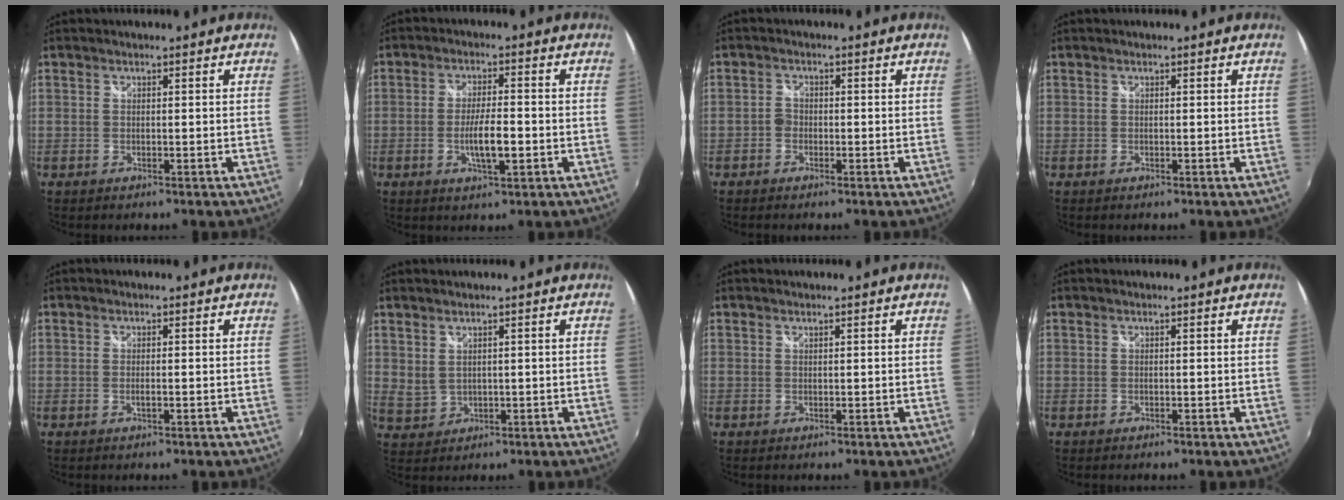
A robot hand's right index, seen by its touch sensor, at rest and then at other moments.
{"total": 6.0, "force": [-1.7, 1.2, 5.6], "torque": [-0.106, -0.004, -0.026]}
{"total": 1.4, "force": [-0.8, 1.1, 0.4], "torque": [-0.006, 0.005, -0.014]}
{"total": 0.0}
{"total": 0.9, "force": [-0.3, 0.0, 0.9], "torque": [-0.016, 0.001, -0.005]}
{"total": 2.5, "force": [1.6, 1.4, 1.2], "torque": [-0.023, 0.000, 0.039]}
{"total": 0.0}
{"total": 0.0}